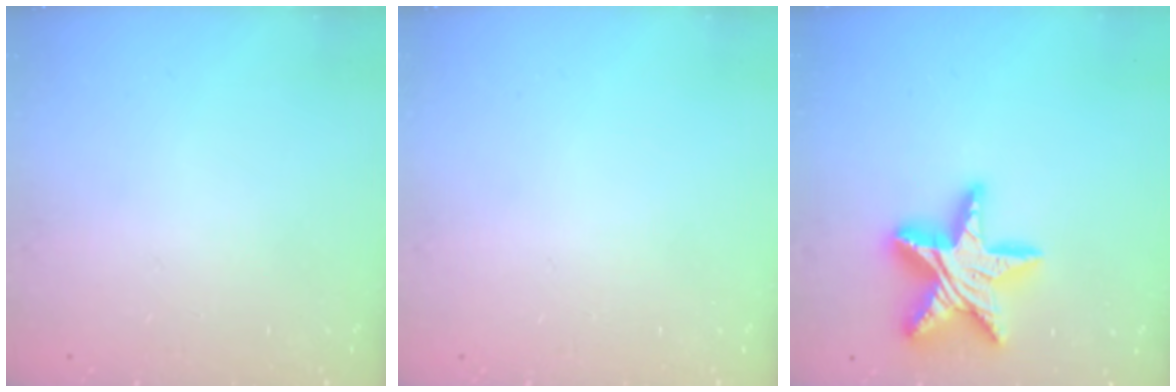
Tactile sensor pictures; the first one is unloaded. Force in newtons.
{"total": 0.0}
{"total": 20.2, "press": 20.1, "slide": 2.0}